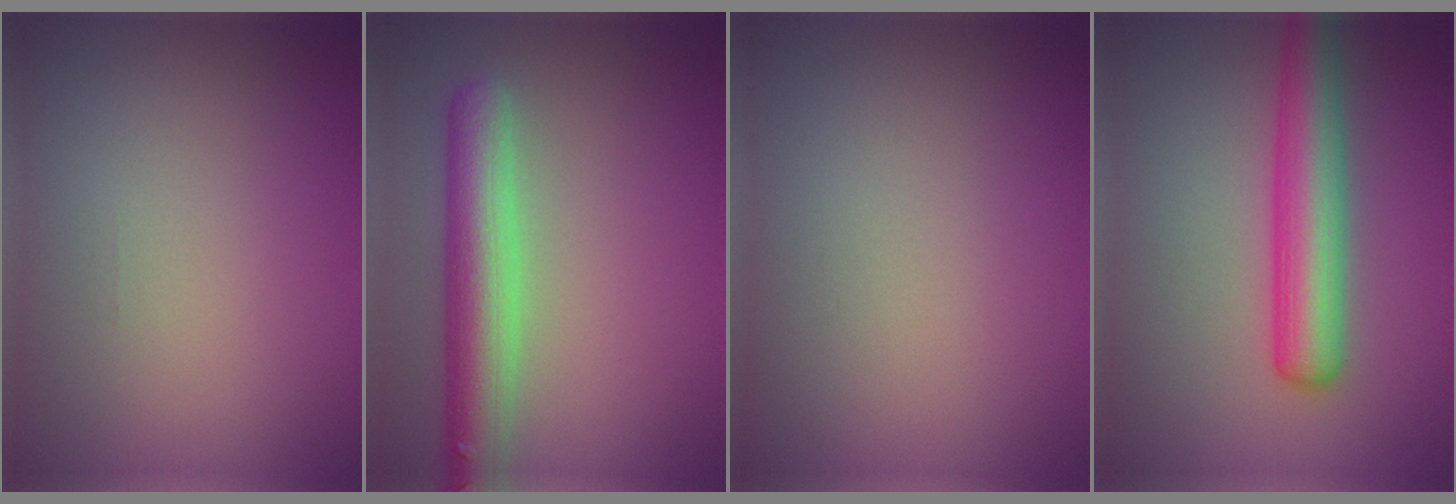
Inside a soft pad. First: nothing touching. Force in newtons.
{"total": 6.1, "press": 6.1, "slide": 0.5}
{"total": 0.0}
{"total": 5.5, "press": 5.5, "slide": 0.3}